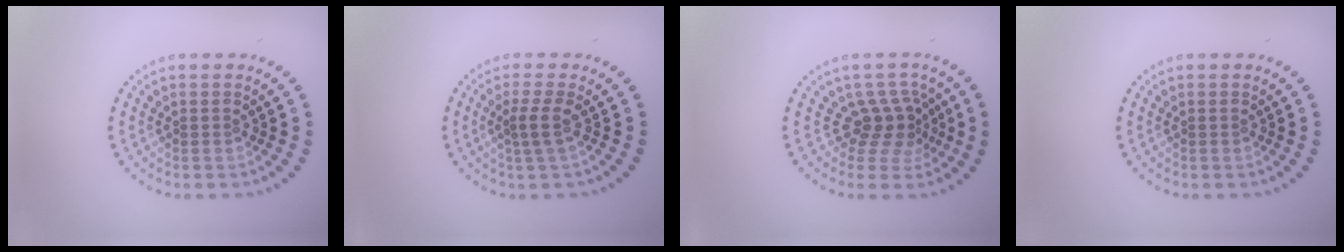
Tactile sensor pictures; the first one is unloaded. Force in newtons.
{"total": 1.8, "press": 1.2, "slide": 1.4}
{"total": 3.0, "press": 2.0, "slide": 2.3}
{"total": 0.0}